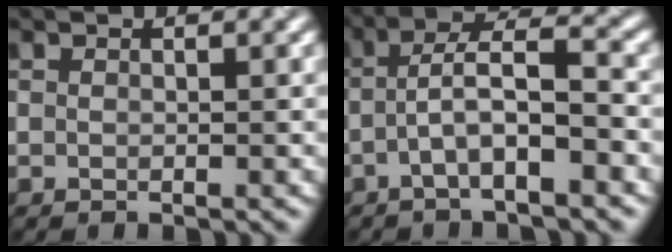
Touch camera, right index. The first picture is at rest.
{"total": 4.2, "force": [-1.8, 0.4, 3.8], "torque": [-0.079, 0.021, -0.027]}